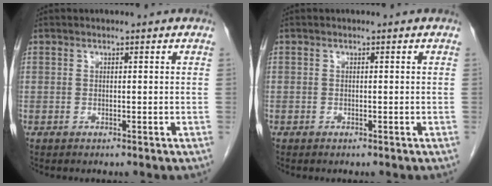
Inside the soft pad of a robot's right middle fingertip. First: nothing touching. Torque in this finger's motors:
{"motor_torque": [-0.14, -0.53, -0.47, -0.21]}